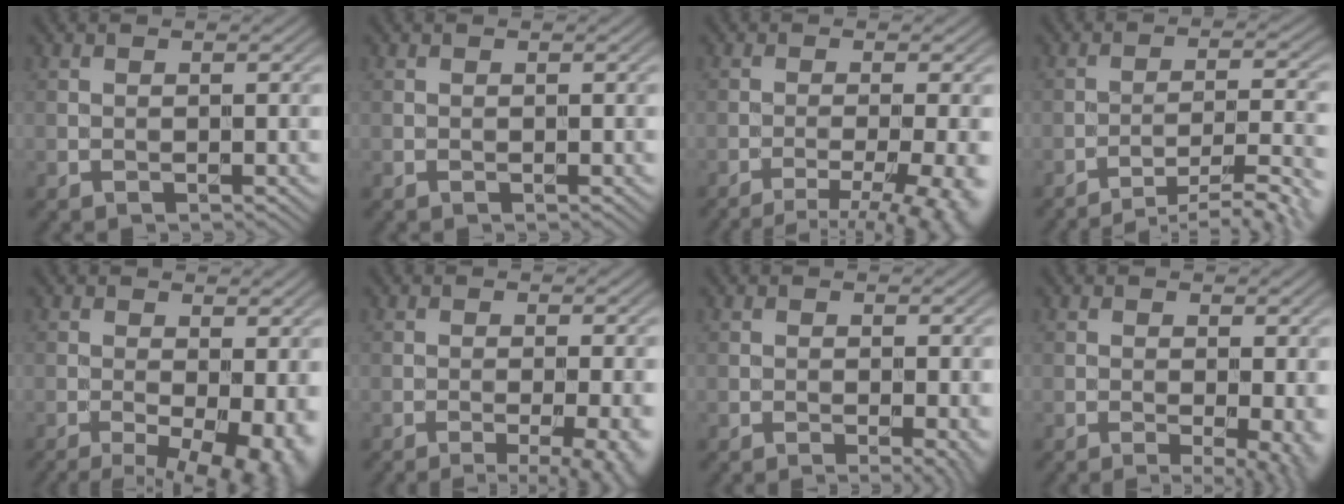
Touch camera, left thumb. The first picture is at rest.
{"total": 0.0}
{"total": 7.8, "force": [-4.0, 1.7, 6.5], "torque": [-0.084, -0.011, -0.050]}
{"total": 10.8, "force": [-8.7, 1.7, 6.1], "torque": [-0.100, 0.005, -0.115]}
{"total": 10.7, "force": [-3.6, 3.9, 9.3], "torque": [-0.134, -0.012, -0.042]}
{"total": 6.6, "force": [-2.3, 1.6, 5.9], "torque": [-0.076, -0.008, -0.024]}
{"total": 2.5, "force": [-0.7, 0.3, 2.4], "torque": [-0.038, -0.006, -0.012]}
{"total": 5.2, "force": [-0.9, 1.3, 5.0], "torque": [-0.073, -0.008, -0.008]}